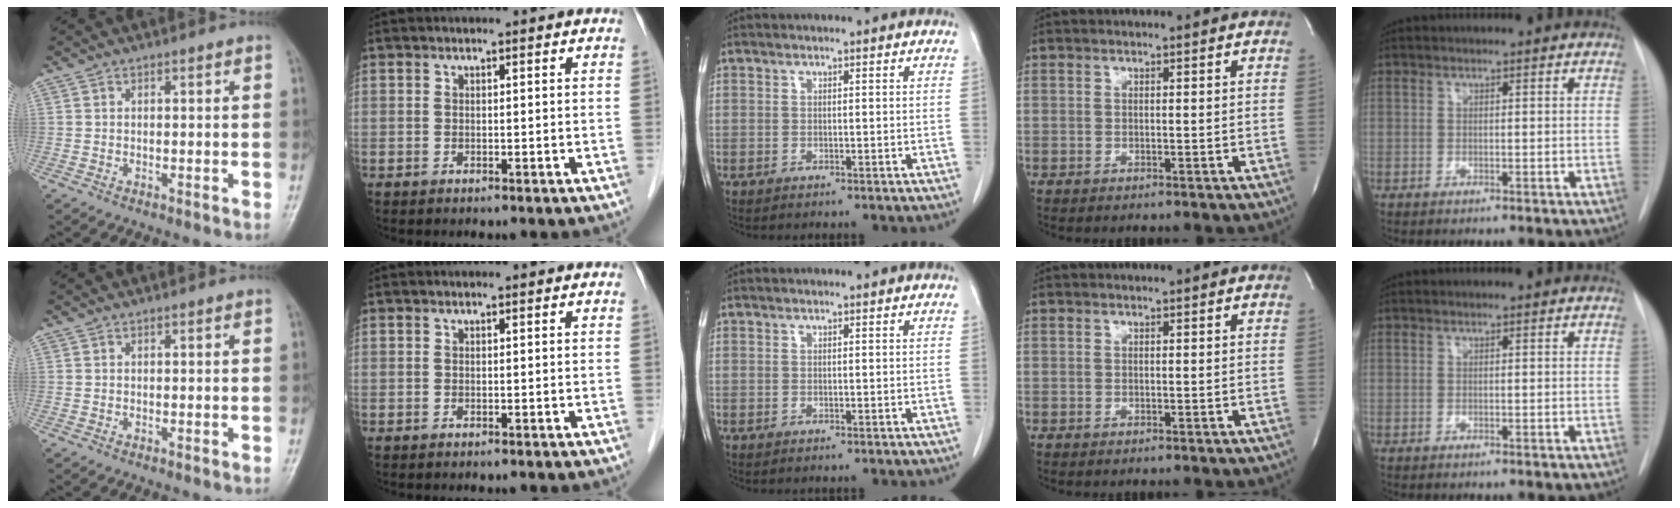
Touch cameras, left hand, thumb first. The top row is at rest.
{}